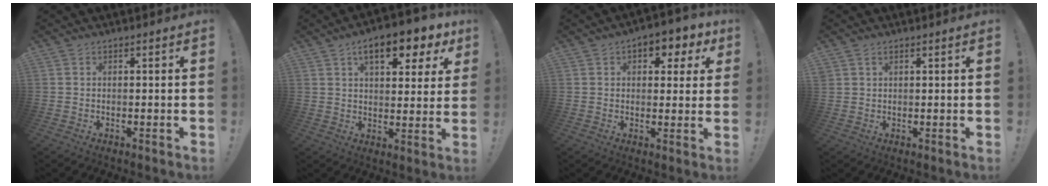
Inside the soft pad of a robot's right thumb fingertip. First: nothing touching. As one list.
[{"total": 12.5, "force": [6.4, 5.1, 9.4], "torque": [-0.133, -0.029, 0.103]}, {"total": 6.4, "force": [2.5, 4.3, 4.1], "torque": [-0.045, -0.008, 0.042]}, {"total": 1.0, "force": [0.7, 0.7, 0.1], "torque": [0.003, -0.002, 0.013]}]